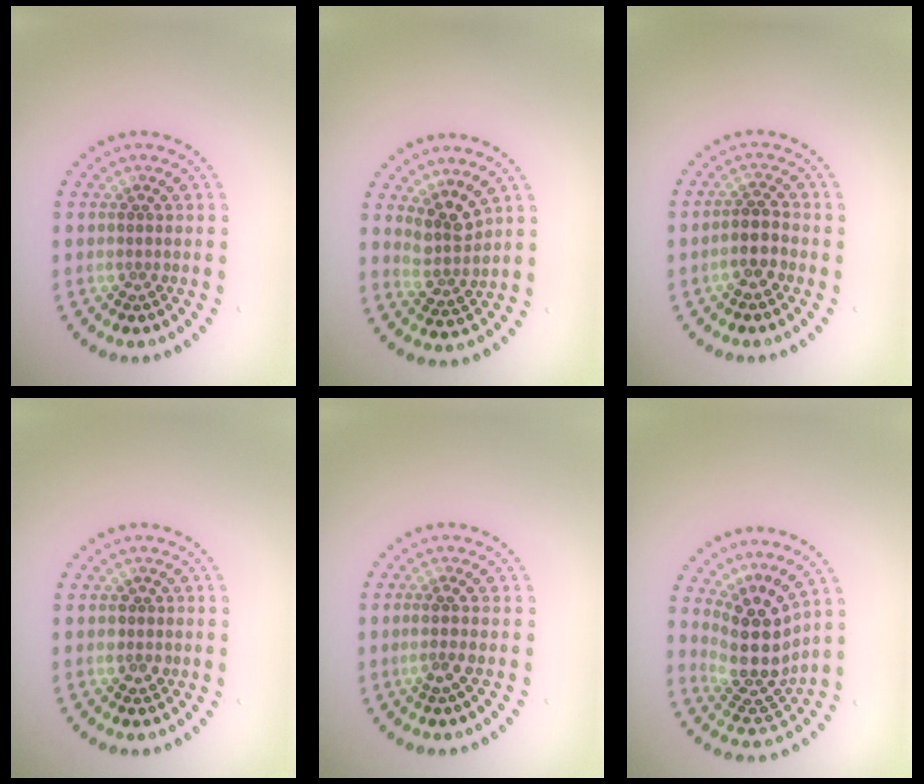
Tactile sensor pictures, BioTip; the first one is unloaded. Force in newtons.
{"total": 2.6, "press": 2.0, "slide": 1.8}
{"total": 2.3, "press": 2.0, "slide": 1.2}
{"total": 1.2, "press": 1.0, "slide": 0.6}
{"total": 1.6, "press": 1.2, "slide": 1.0}
{"total": 5.0, "press": 3.9, "slide": 3.2}